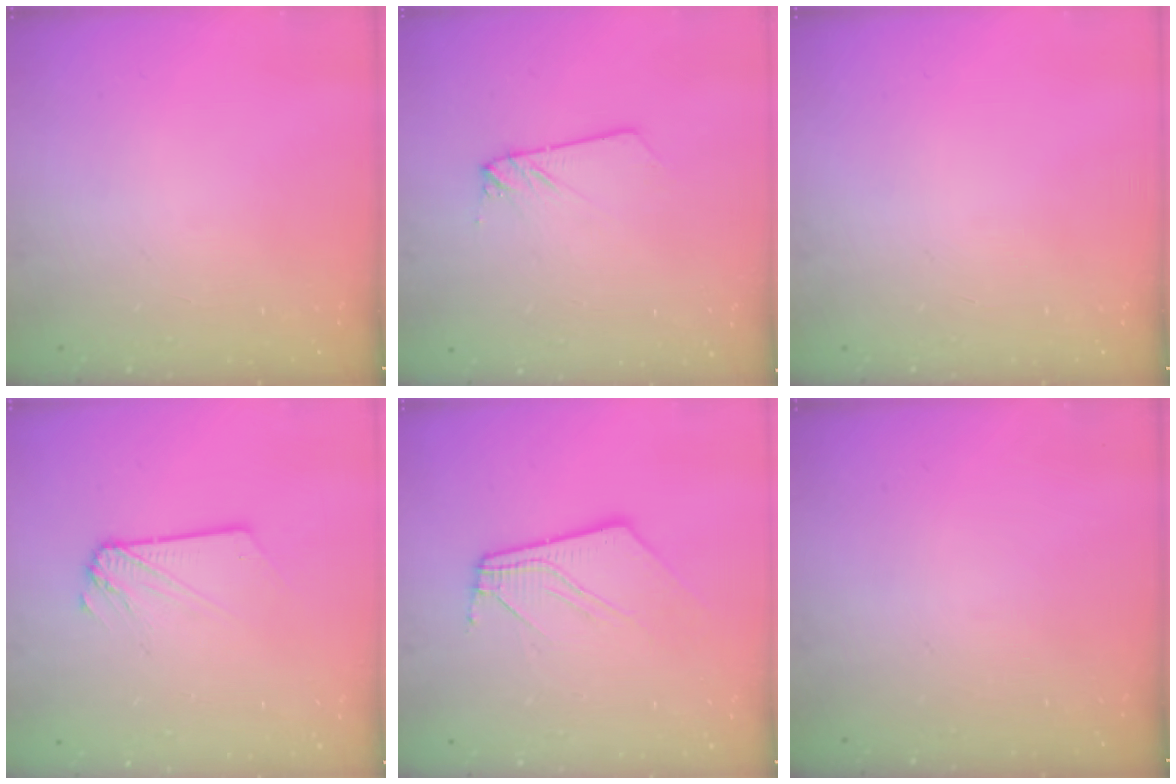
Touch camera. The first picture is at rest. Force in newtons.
{"total": 2.3, "press": 2.3, "slide": 0.1}
{"total": 0.0}
{"total": 2.5, "press": 2.5, "slide": 0.1}
{"total": 10.2, "press": 10.1, "slide": 1.2}
{"total": 0.0}